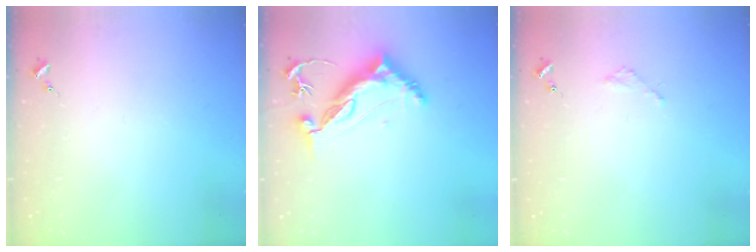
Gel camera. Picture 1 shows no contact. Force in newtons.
{"total": 10.7, "press": 10.6, "slide": 1.2}
{"total": 2.1, "press": 2.1, "slide": 0.2}